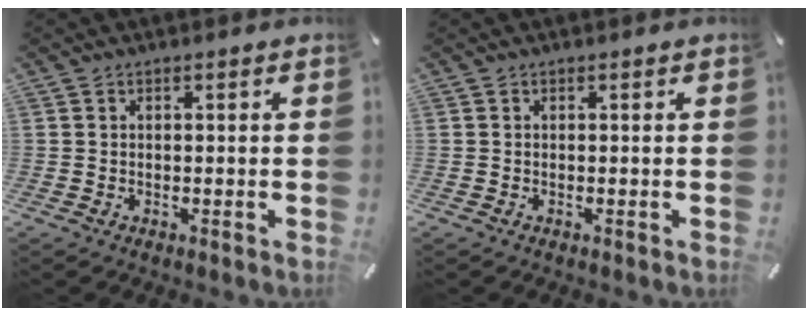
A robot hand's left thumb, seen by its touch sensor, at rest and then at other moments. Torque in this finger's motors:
{"motor_torque": [-0.05, 0.01, -0.05, 0.00, 0.00]}